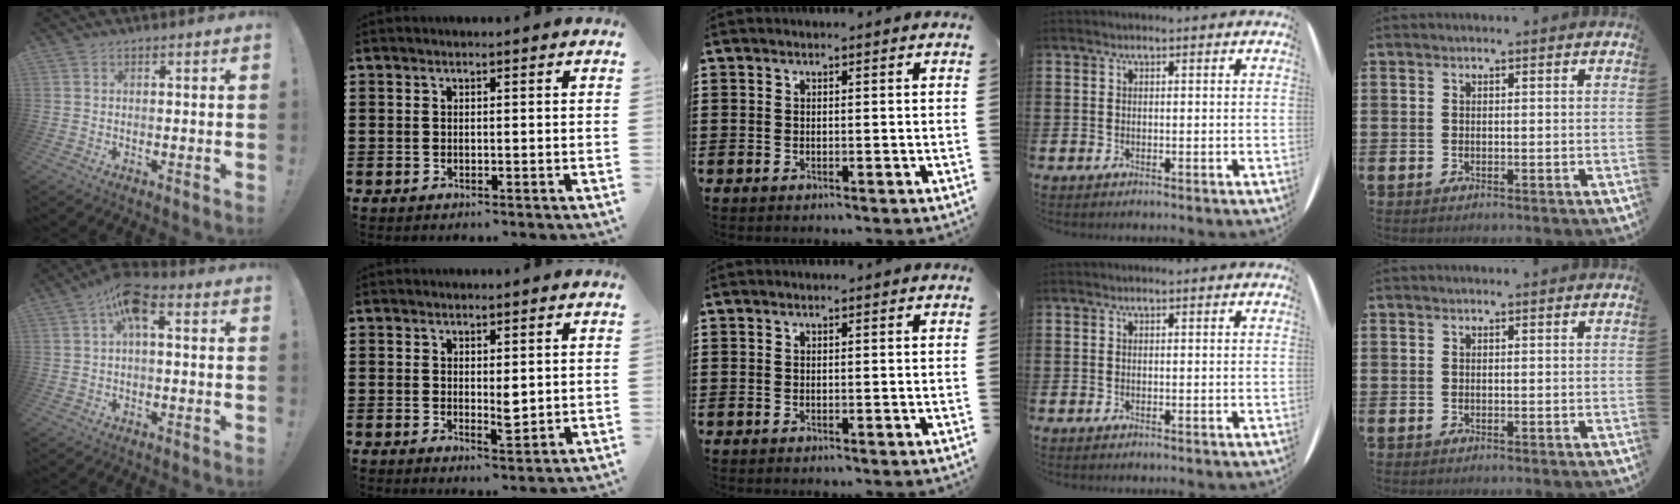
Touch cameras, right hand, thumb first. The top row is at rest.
{"thumb": {"total": 7.8, "force": [2.2, 3.4, 6.7], "torque": [-0.116, -0.001, 0.042]}, "index": {"total": 2.6, "force": [0.6, 1.4, 2.2], "torque": [-0.026, -0.005, 0.008]}}